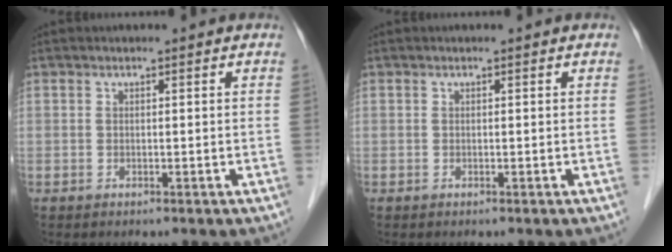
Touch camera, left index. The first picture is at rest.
{"total": 0.0}